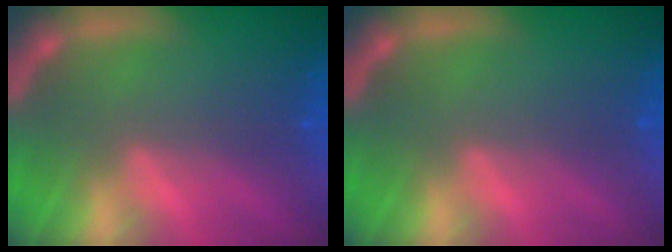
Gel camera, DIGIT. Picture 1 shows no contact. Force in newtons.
{"total": 0.0}